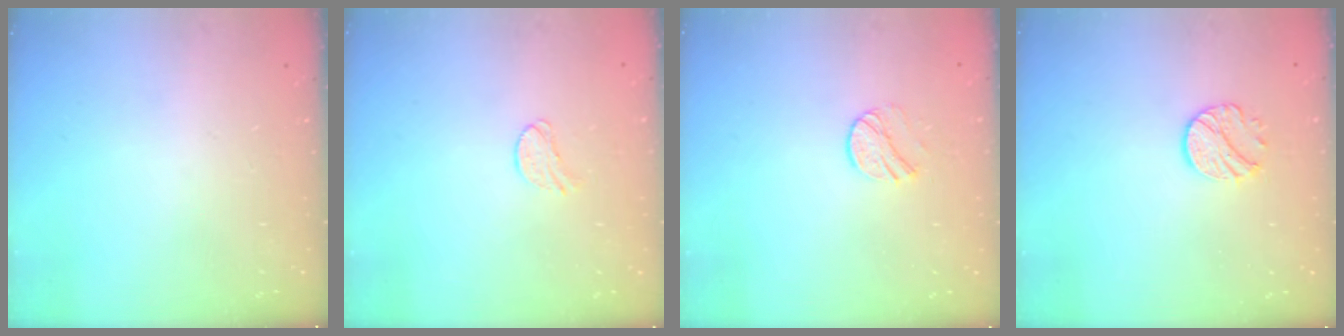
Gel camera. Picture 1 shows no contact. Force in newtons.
{"total": 6.3, "press": 6.3, "slide": 0.5}
{"total": 7.7, "press": 7.7, "slide": 0.6}
{"total": 8.5, "press": 8.5, "slide": 0.4}